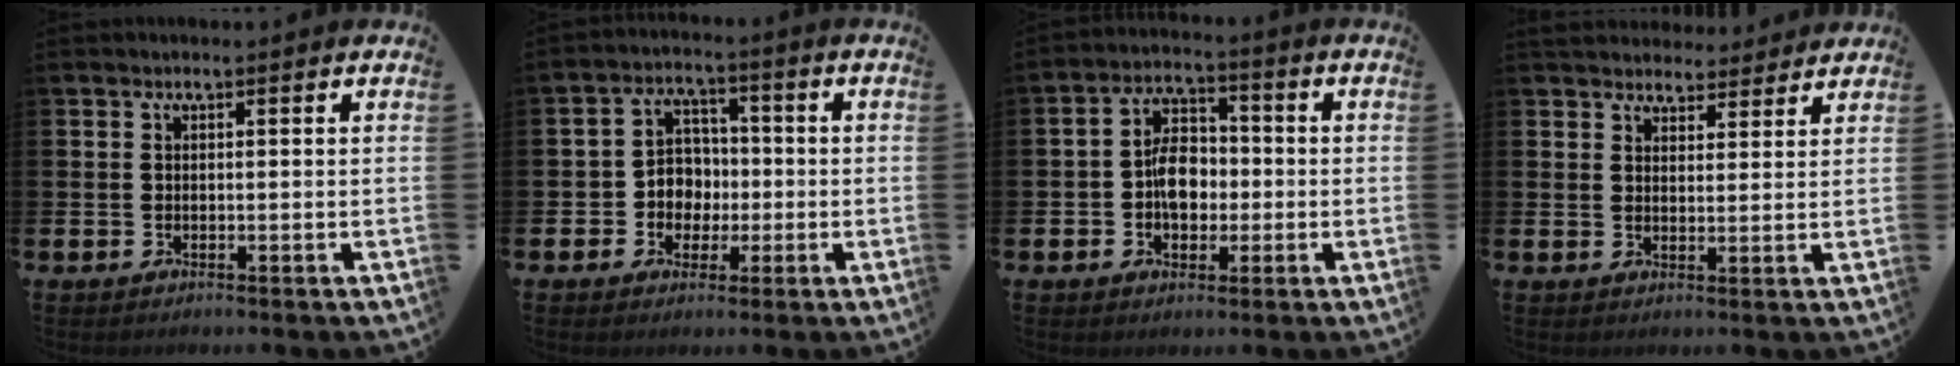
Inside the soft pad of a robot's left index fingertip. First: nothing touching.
{"total": 5.1, "force": [-0.3, 4.8, 1.7], "torque": [-0.041, 0.008, -0.013]}
{"total": 6.1, "force": [-0.5, 4.2, 4.4], "torque": [-0.072, 0.010, -0.014]}
{"total": 4.3, "force": [4.1, 1.3, -0.1], "torque": [0.001, -0.024, 0.074]}